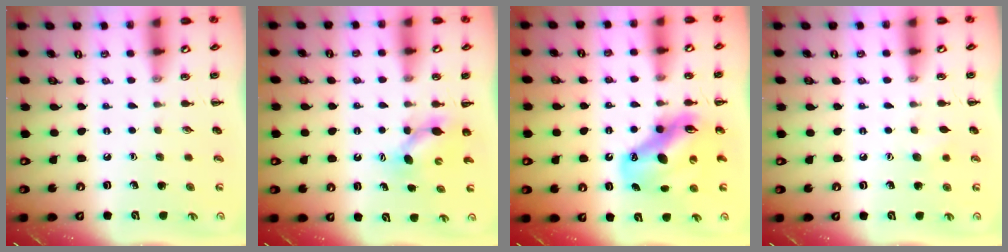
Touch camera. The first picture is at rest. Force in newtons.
{"total": 5.2, "press": 5.2, "slide": 0.3}
{"total": 12.7, "press": 12.2, "slide": 3.7}
{"total": 5.3, "press": 5.2, "slide": 1.1}